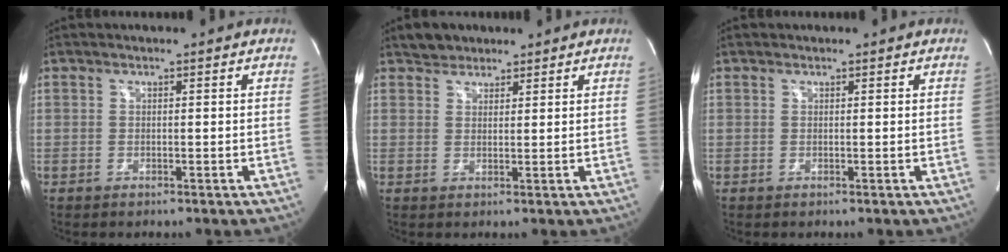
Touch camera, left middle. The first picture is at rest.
{"total": 2.8, "force": [2.2, 1.7, 0.2], "torque": [-0.003, 0.011, 0.035]}
{"total": 0.0}